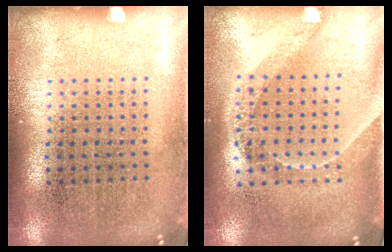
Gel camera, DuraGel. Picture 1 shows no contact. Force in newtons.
{"total": 1.6, "press": 1.3, "slide": 0.9}